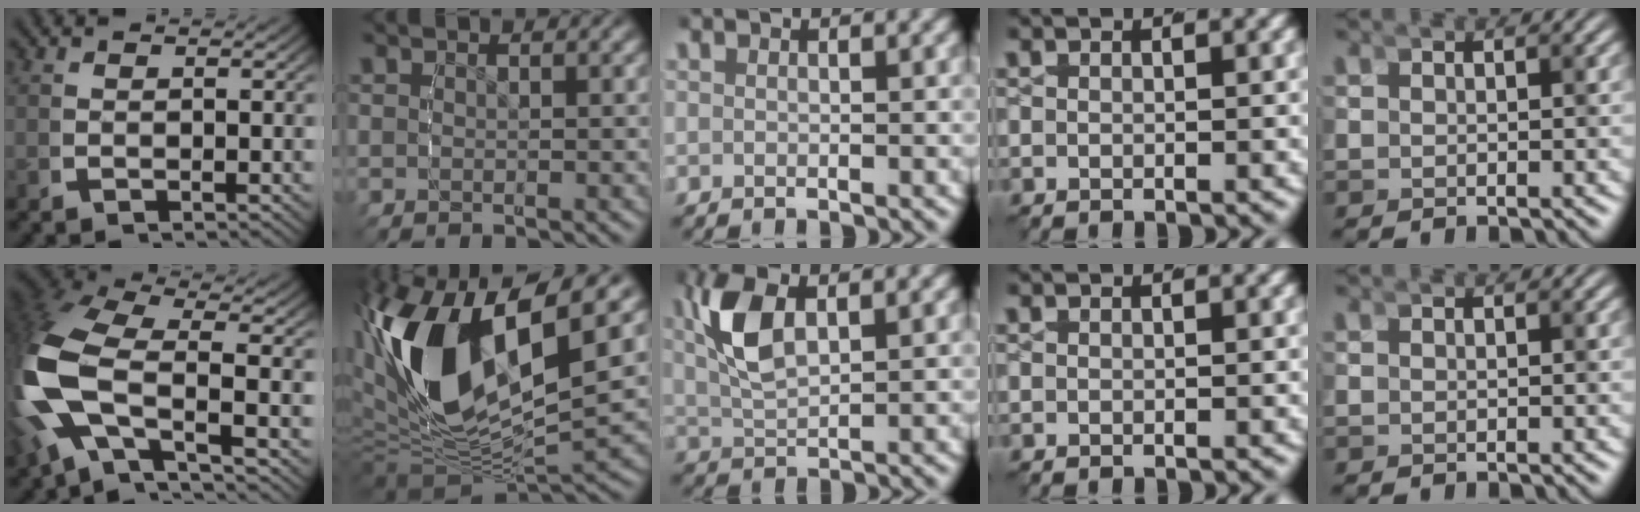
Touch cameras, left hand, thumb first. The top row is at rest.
{"thumb": {"total": 11.9, "force": [-1.3, 7.8, 8.9], "torque": [-0.253, -0.041, -0.002]}, "index": {"total": 15.8, "force": [1.2, 9.3, 12.7], "torque": [-0.278, -0.029, 0.024]}, "middle": {"total": 5.3, "force": [1.6, 2.6, 4.4], "torque": [-0.107, 0.002, 0.031]}}